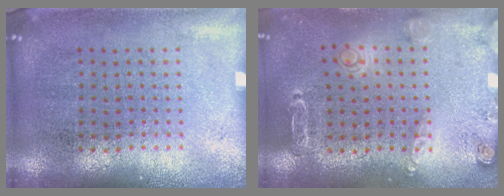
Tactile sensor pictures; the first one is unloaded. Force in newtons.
{"total": 1.5, "press": 1.5, "slide": 0.1}